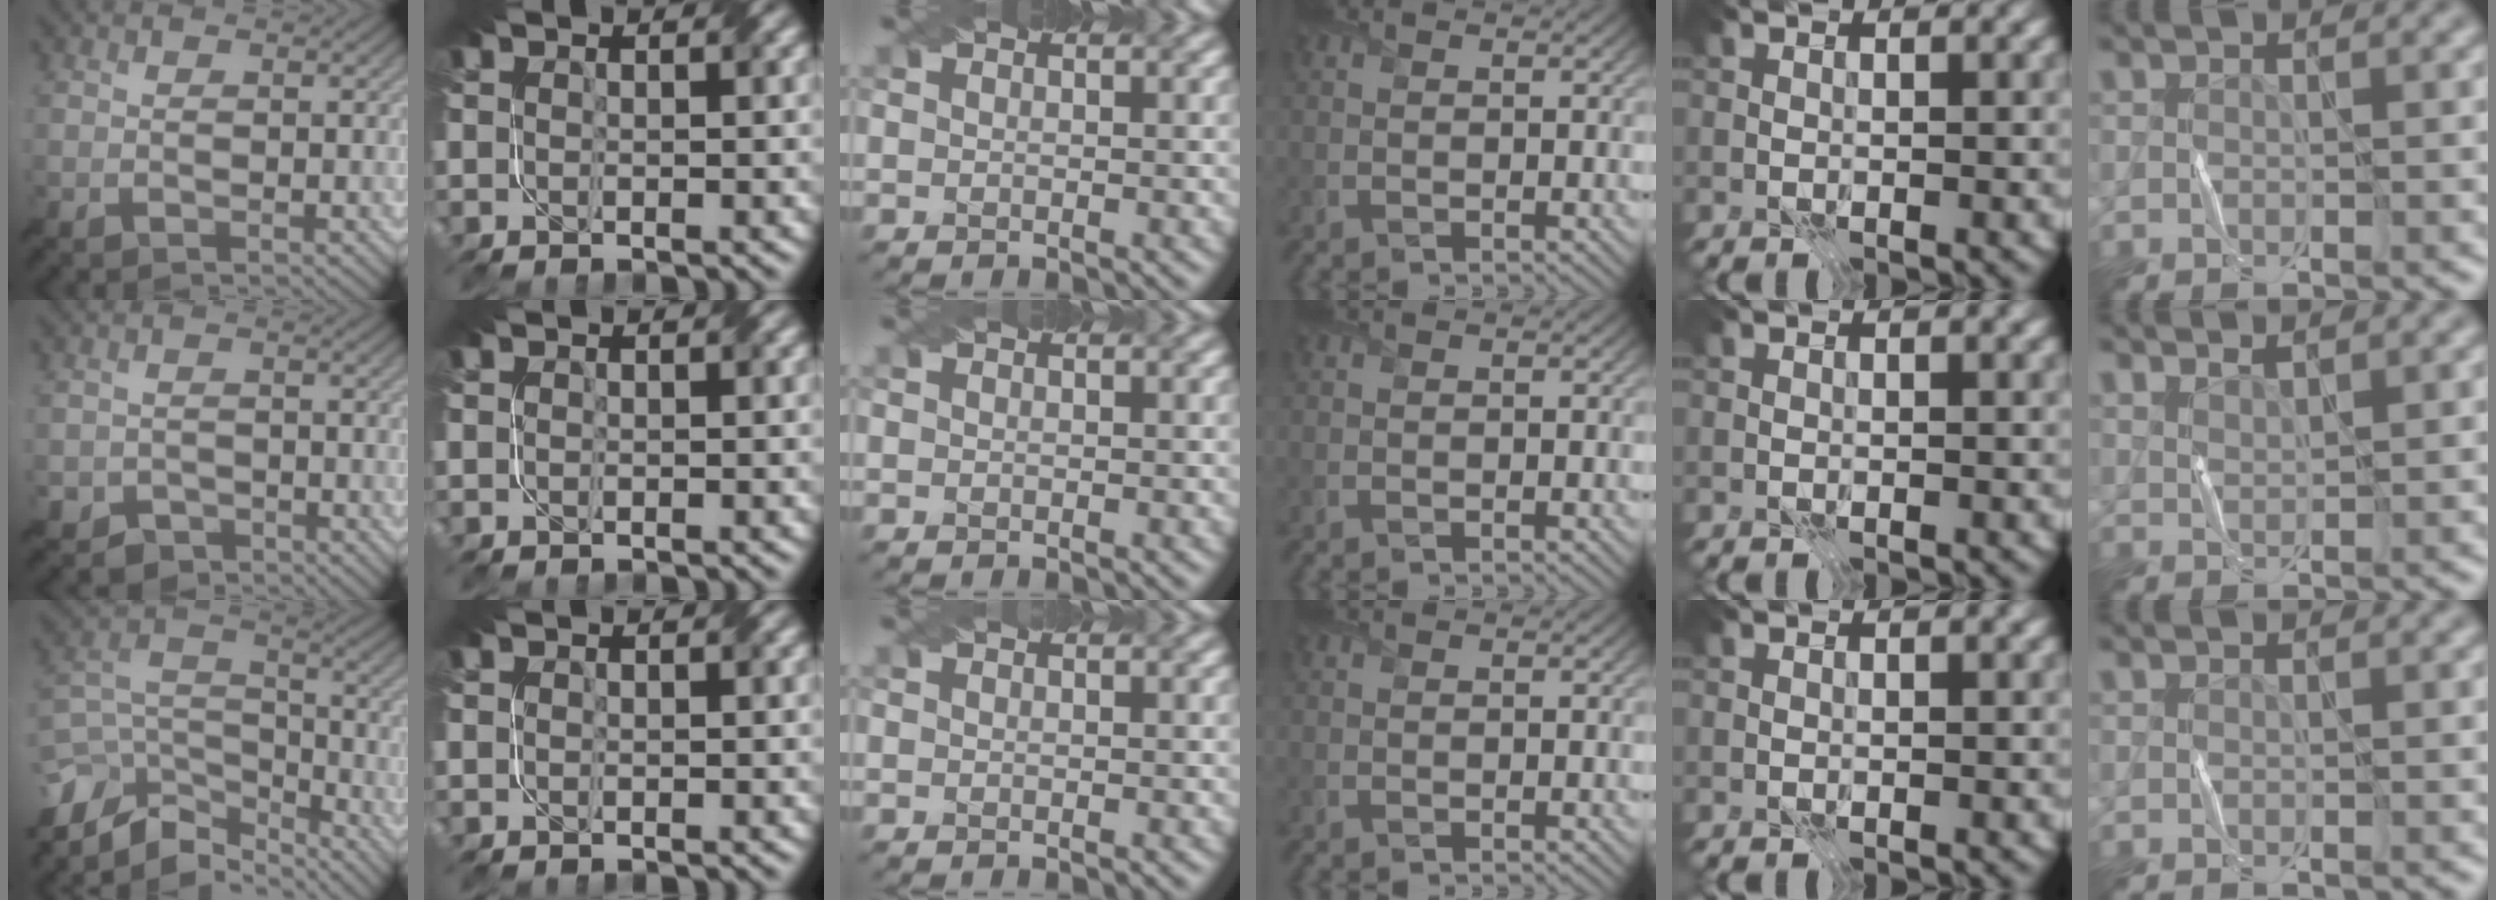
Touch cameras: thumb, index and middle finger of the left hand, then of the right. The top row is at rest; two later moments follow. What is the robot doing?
{"motion": "fold", "object": "coffee filter"}